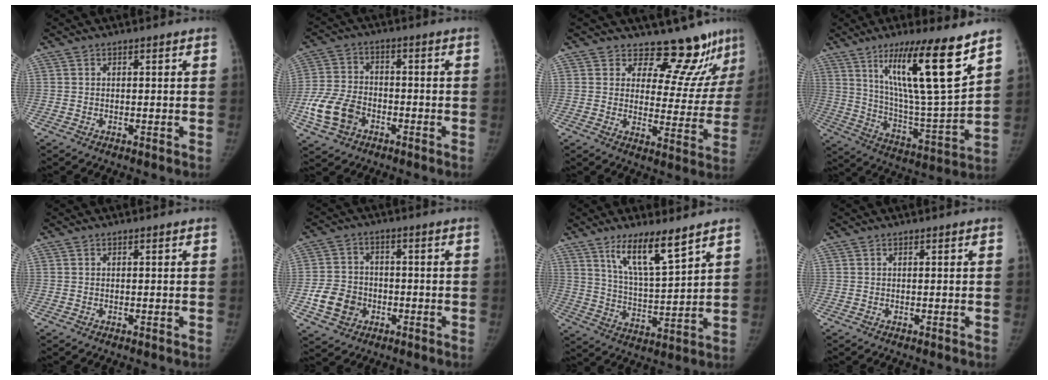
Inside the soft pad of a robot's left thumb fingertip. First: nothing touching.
{"total": 10.3, "force": [-4.1, 7.3, 6.0], "torque": [-0.120, 0.019, -0.079]}
{"total": 13.0, "force": [11.3, 5.0, 3.9], "torque": [-0.003, -0.096, 0.138]}
{"total": 20.9, "force": [12.0, 2.6, 16.9], "torque": [-0.259, -0.064, 0.210]}
{"total": 0.0}
{"total": 8.5, "force": [-2.8, 7.1, 3.6], "torque": [-0.049, 0.019, -0.048]}
{"total": 11.0, "force": [7.4, 2.0, 7.9], "torque": [-0.133, -0.055, 0.142]}
{"total": 0.0}